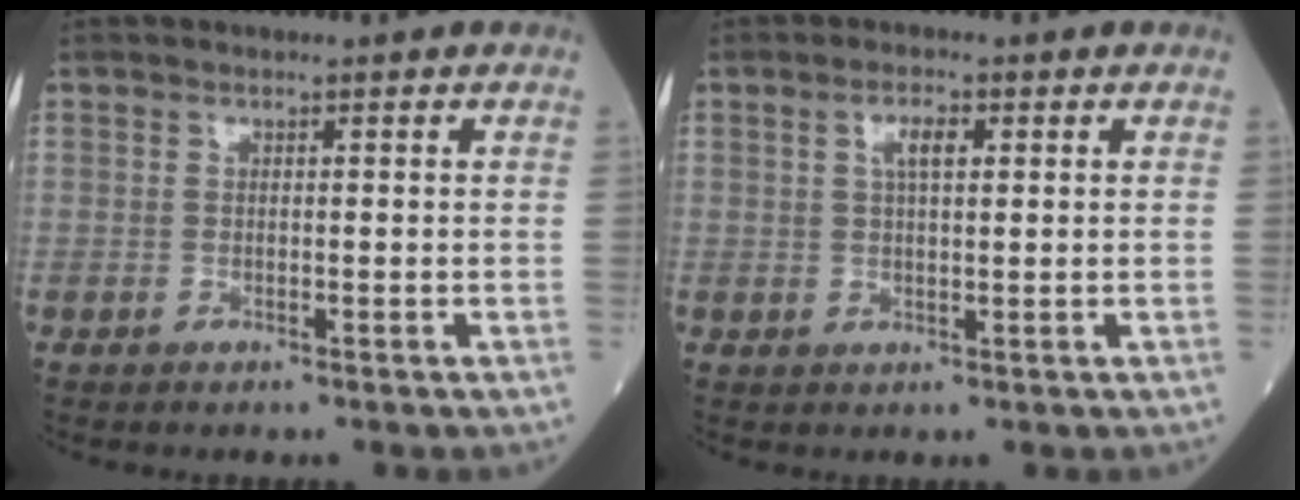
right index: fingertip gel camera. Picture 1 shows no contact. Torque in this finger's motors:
{"motor_torque": [0.24, 0.06, 0.06, 0.04]}